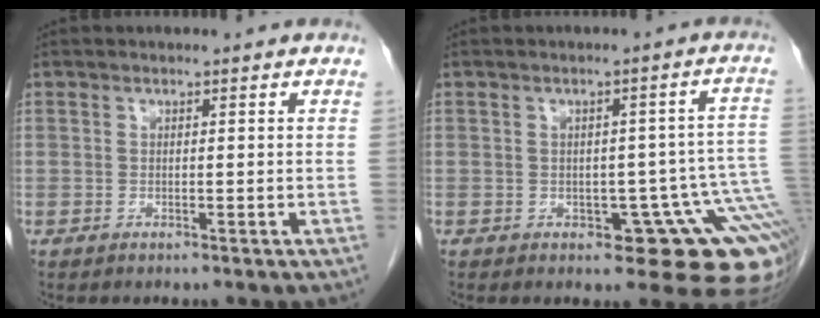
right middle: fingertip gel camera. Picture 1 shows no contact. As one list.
[{"total": 11.1, "force": [-4.7, 4.7, 8.9], "torque": [-0.041, 0.025, -0.049]}]